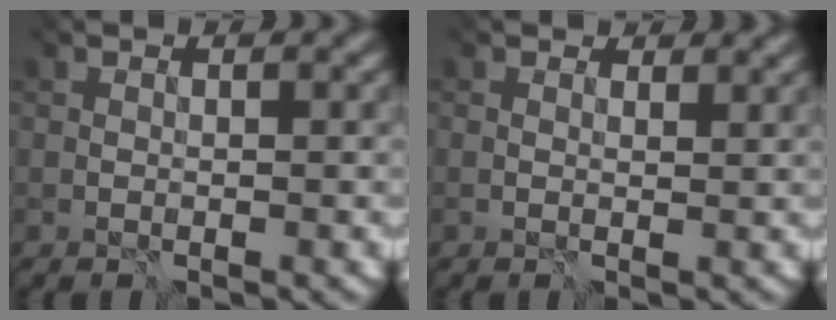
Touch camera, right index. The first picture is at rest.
{"total": 1.7, "force": [1.5, 0.3, 0.6], "torque": [-0.004, 0.000, 0.020]}